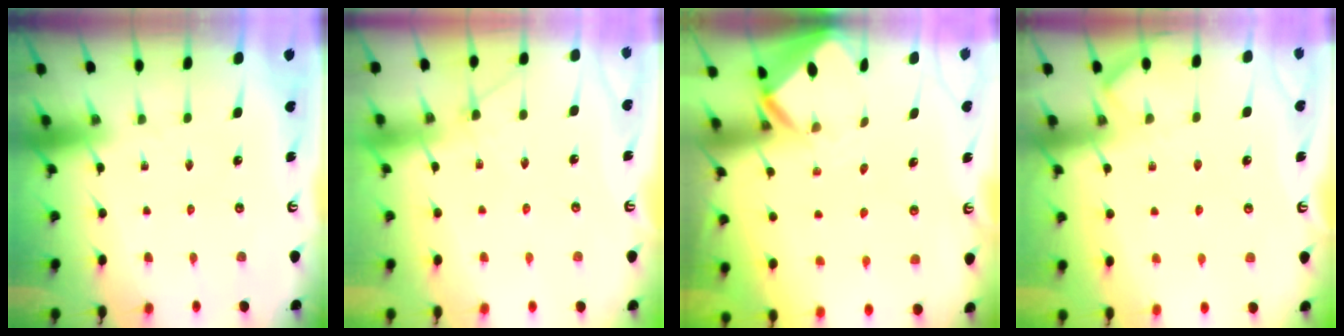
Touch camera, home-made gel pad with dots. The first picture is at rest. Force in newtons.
{"total": 4.2, "press": 4.2, "slide": 0.6}
{"total": 2.7, "press": 2.7, "slide": 0.2}
{"total": 3.2, "press": 3.2, "slide": 0.6}